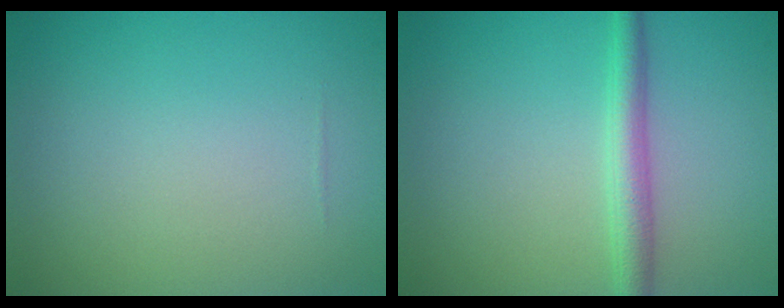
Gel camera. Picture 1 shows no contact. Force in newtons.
{"total": 2.7, "press": 2.7, "slide": 0.0}